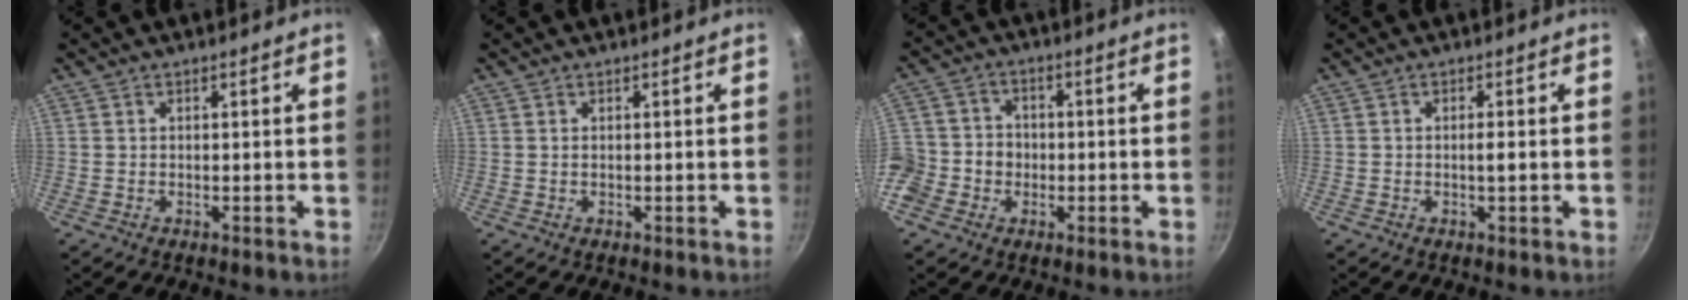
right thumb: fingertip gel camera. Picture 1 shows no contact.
{"total": 0.0}
{"total": 11.4, "force": [-3.0, 10.1, 4.3], "torque": [-0.074, 0.037, -0.067]}
{"total": 1.4, "force": [-0.2, 0.1, 1.4], "torque": [-0.031, 0.002, -0.006]}